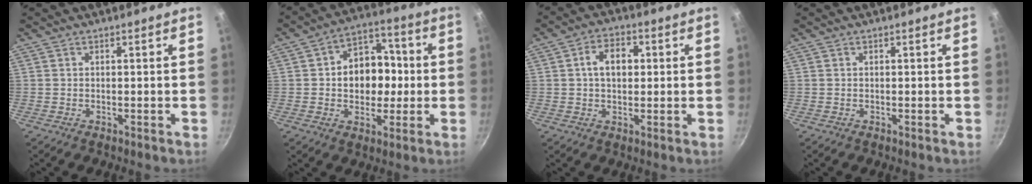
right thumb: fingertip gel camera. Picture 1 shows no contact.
{"total": 12.8, "force": [0.1, 9.9, 8.1], "torque": [-0.073, 0.020, -0.007]}
{"total": 6.8, "force": [1.0, 4.7, 4.9], "torque": [-0.059, 0.013, 0.010]}
{"total": 0.0}